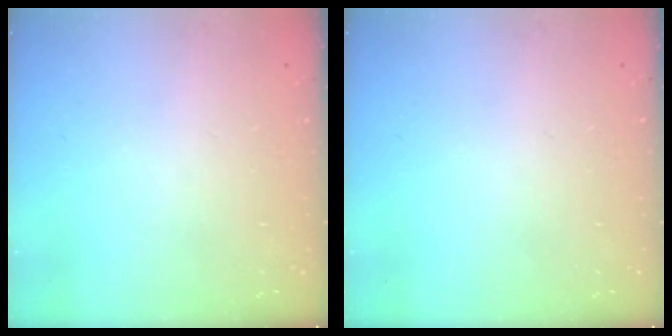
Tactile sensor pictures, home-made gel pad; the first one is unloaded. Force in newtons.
{"total": 0.0}